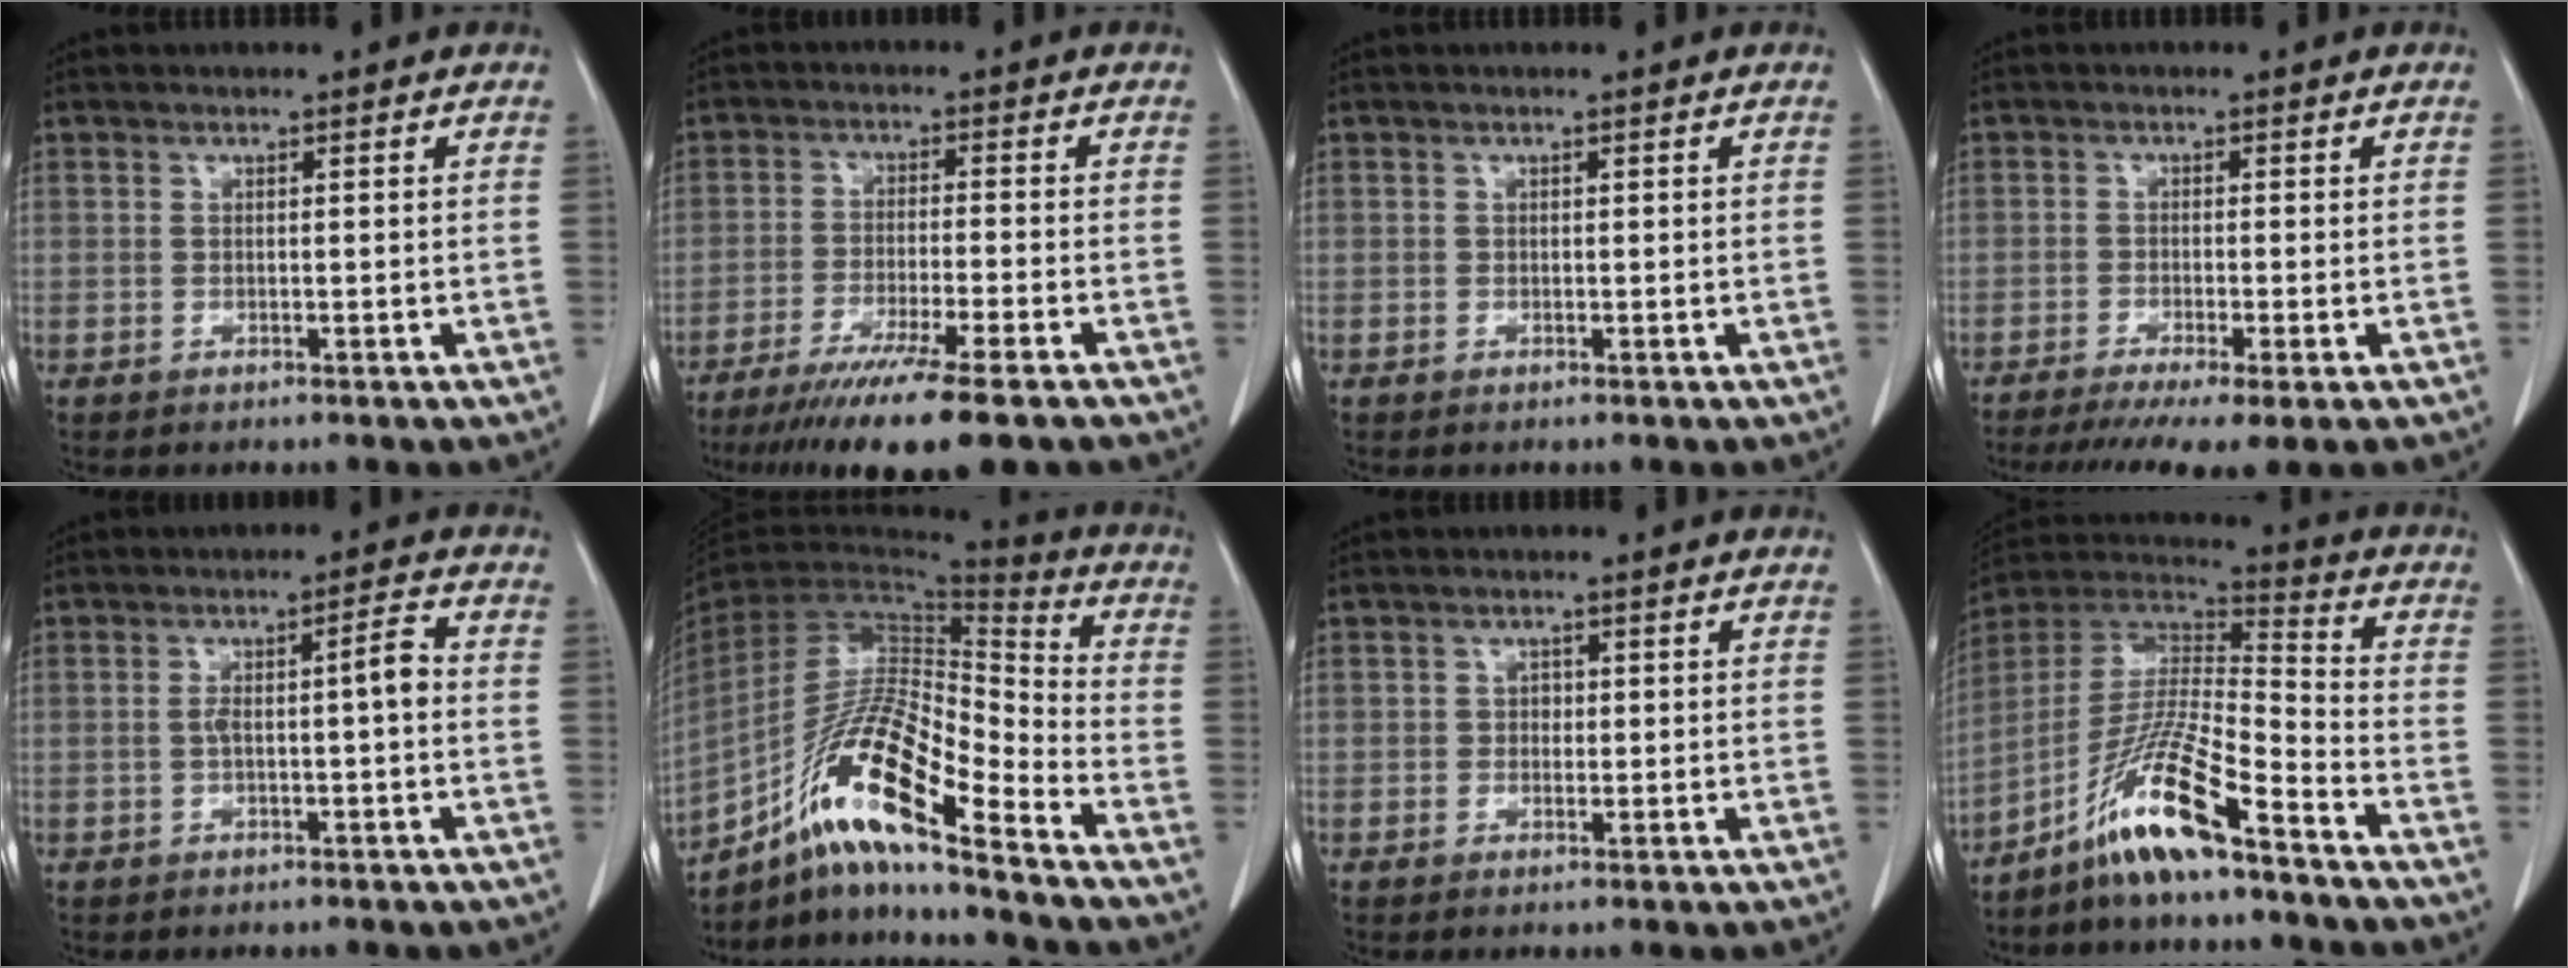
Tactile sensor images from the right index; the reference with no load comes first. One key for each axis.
{"total": 13.5, "fx": -10.0, "fy": 0.1, "fz": 9.1, "tx": -0.144, "ty": -0.039, "tz": -0.158}
{"total": 0.0}
{"total": 8.3, "fx": -5.9, "fy": 0.5, "fz": 5.9, "tx": -0.089, "ty": -0.016, "tz": -0.093}
{"total": 4.0, "fx": -0.4, "fy": 0.4, "fz": 4.0, "tx": -0.066, "ty": 0.016, "tz": -0.004}
{"total": 17.2, "fx": -11.0, "fy": 1.9, "fz": 13.1, "tx": -0.255, "ty": -0.004, "tz": -0.198}
{"total": 1.1, "fx": 0.0, "fy": 1.0, "fz": 0.5, "tx": -0.004, "ty": 0.004, "tz": -0.002}
{"total": 13.4, "fx": -9.0, "fy": 0.7, "fz": 9.9, "tx": -0.197, "ty": 0.001, "tz": -0.170}